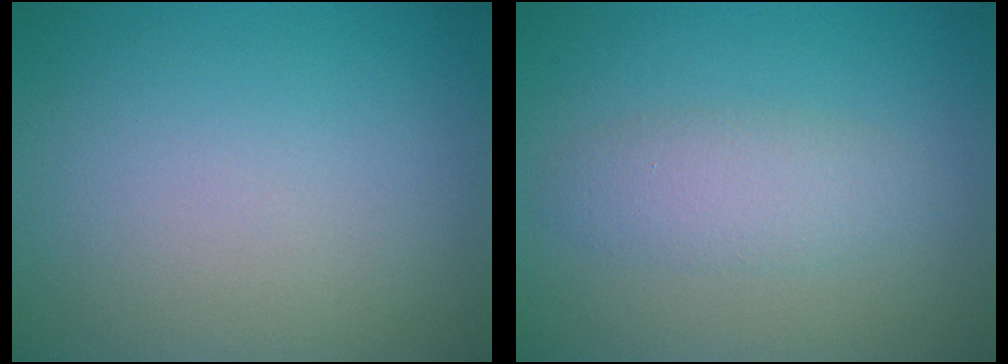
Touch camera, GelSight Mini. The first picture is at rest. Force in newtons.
{"total": 2.7, "press": 2.7, "slide": 0.1}